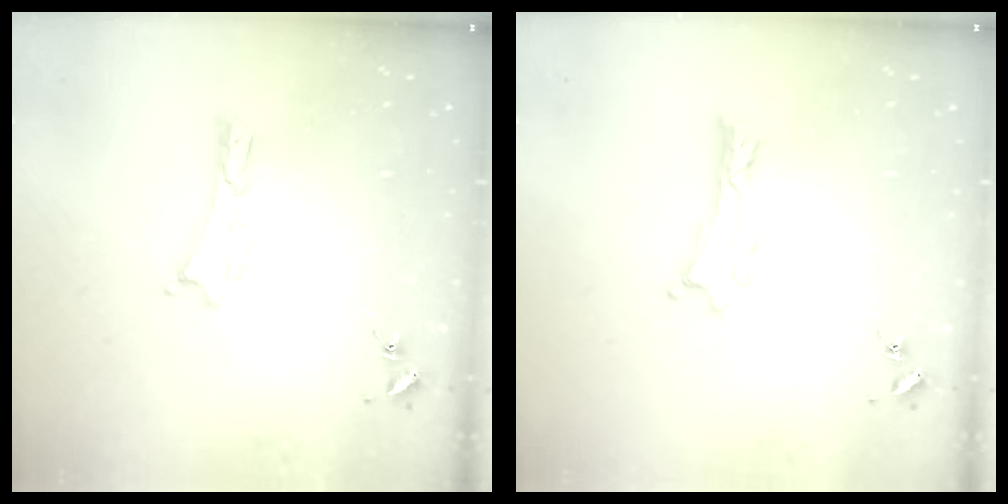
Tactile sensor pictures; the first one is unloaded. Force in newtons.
{"total": 0.7, "press": 0.6, "slide": 0.2}